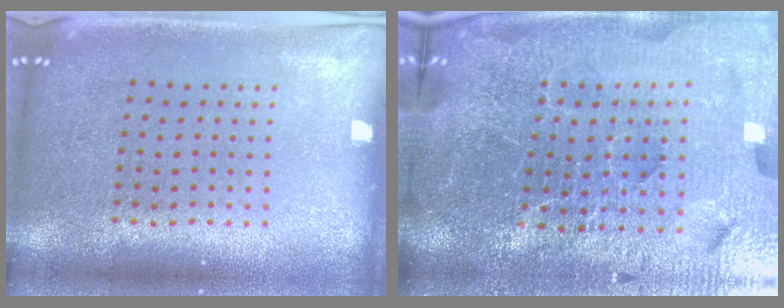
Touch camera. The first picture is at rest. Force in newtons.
{"total": 6.9, "press": 6.0, "slide": 3.3}